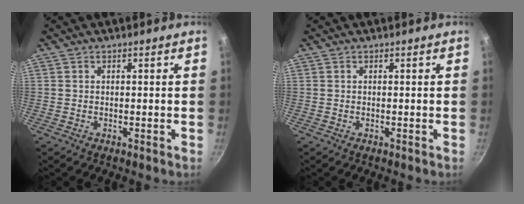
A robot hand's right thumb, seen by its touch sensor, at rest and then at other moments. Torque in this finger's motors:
{"motor_torque": [0.00, 0.00, 0.00, 0.00, 0.00]}